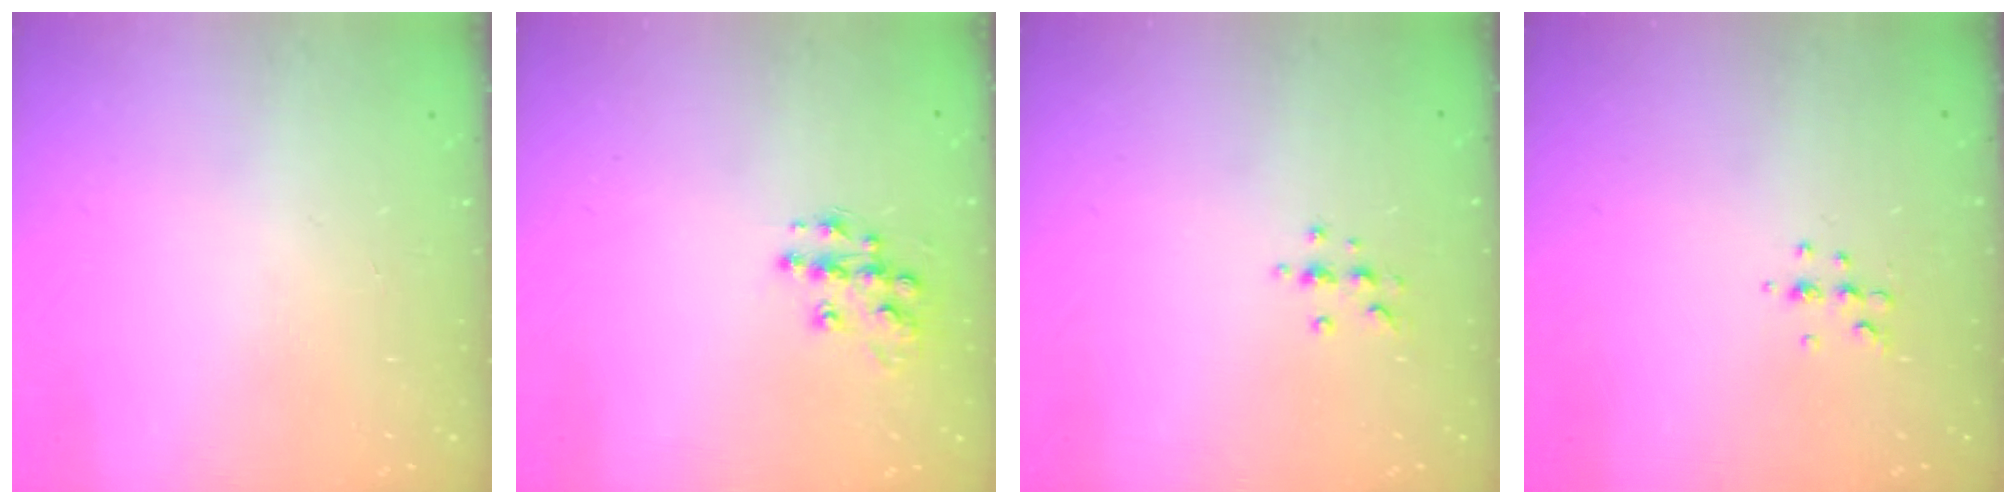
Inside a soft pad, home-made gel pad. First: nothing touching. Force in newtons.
{"total": 11.4, "press": 11.4, "slide": 0.8}
{"total": 4.7, "press": 4.7, "slide": 0.6}
{"total": 5.3, "press": 5.1, "slide": 1.5}